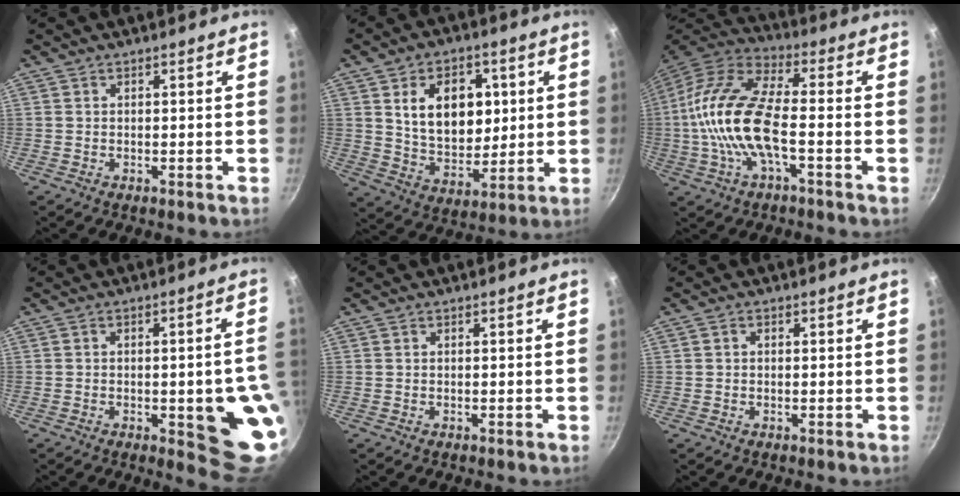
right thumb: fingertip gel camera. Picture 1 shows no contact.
{"total": 15.2, "force": [3.8, 10.5, 10.3], "torque": [-0.119, -0.017, 0.069]}
{"total": 17.0, "force": [-2.5, 6.6, 15.4], "torque": [-0.304, 0.036, -0.064]}
{"total": 13.9, "force": [-2.8, 4.2, 13.0], "torque": [-0.110, 0.011, -0.031]}
{"total": 0.0}
{"total": 0.8, "force": [0.1, 0.6, 0.4], "torque": [-0.006, 0.006, 0.001]}